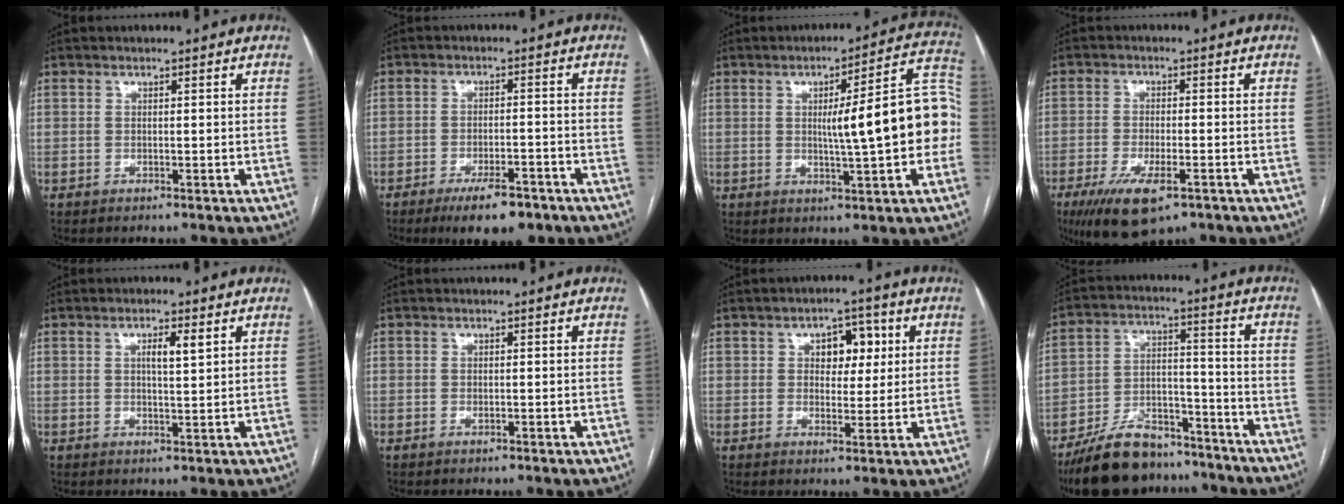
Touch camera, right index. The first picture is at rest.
{"total": 7.6, "force": [-5.3, 2.3, 5.0], "torque": [-0.076, -0.005, -0.081]}
{"total": 14.8, "force": [-0.4, 1.8, 14.7], "torque": [-0.186, 0.035, -0.006]}
{"total": 9.7, "force": [-5.7, 3.1, 7.2], "torque": [-0.130, -0.019, -0.092]}
{"total": 3.1, "force": [1.3, 0.5, 2.8], "torque": [-0.049, 0.000, 0.019]}
{"total": 0.7, "force": [-0.2, 0.3, 0.6], "torque": [-0.014, -0.003, -0.001]}
{"total": 5.7, "force": [1.7, 3.5, 4.1], "torque": [-0.052, 0.017, 0.027]}
{"total": 15.6, "force": [-12.9, 6.3, 6.1], "torque": [-0.102, 0.024, -0.215]}